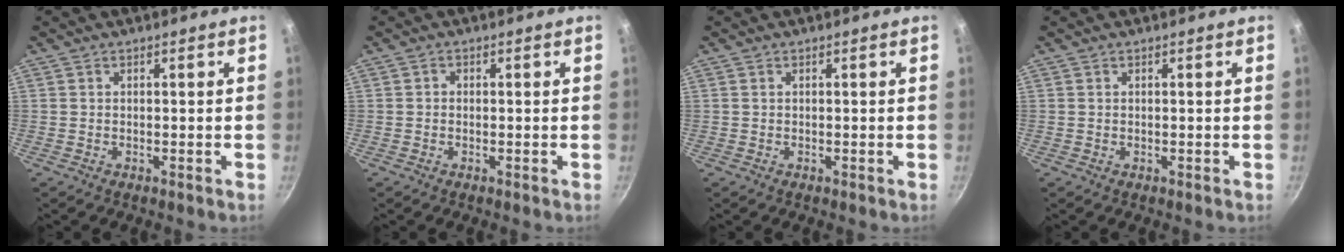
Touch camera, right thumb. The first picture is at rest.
{"total": 0.9, "force": [-0.3, 0.8, 0.3], "torque": [-0.003, 0.003, -0.007]}
{"total": 0.0}
{"total": 0.0}